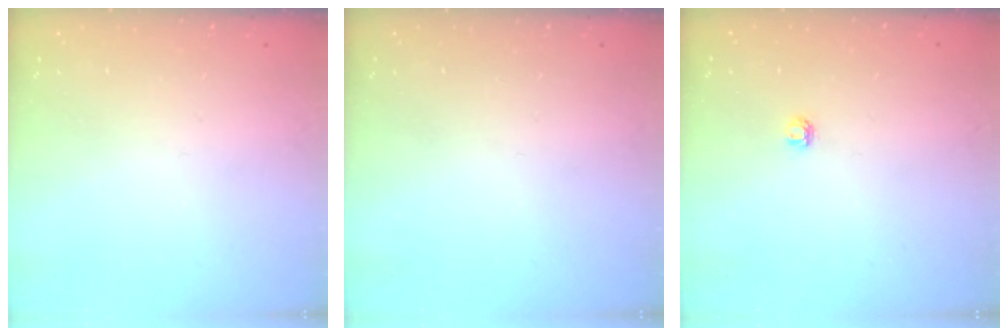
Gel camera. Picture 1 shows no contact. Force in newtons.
{"total": 0.0}
{"total": 3.2, "press": 3.2, "slide": 0.4}